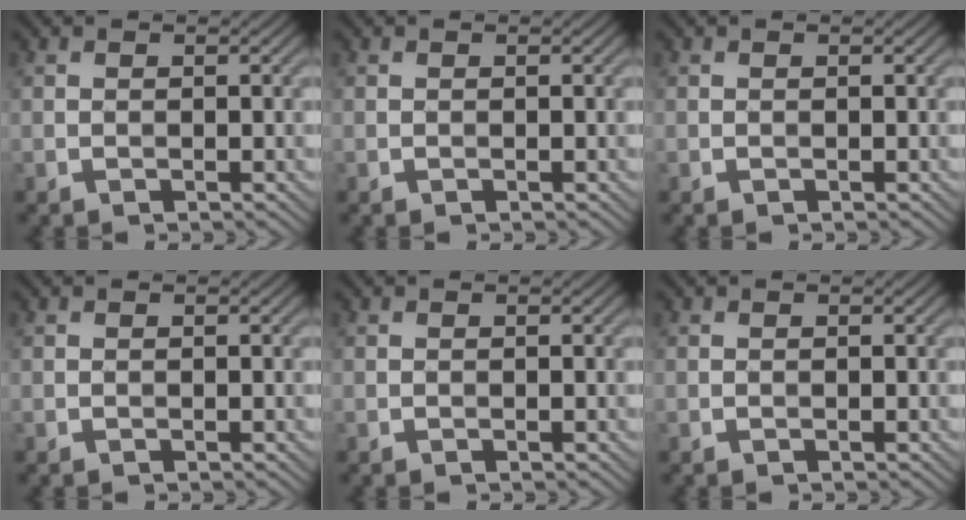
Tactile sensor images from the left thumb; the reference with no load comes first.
{"total": 0.0}
{"total": 0.0}
{"total": 0.0}
{"total": 0.0}
{"total": 0.0}